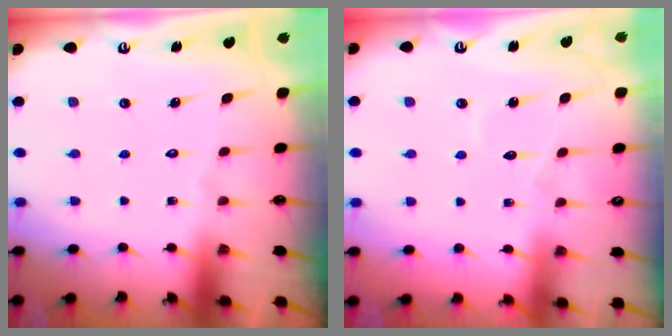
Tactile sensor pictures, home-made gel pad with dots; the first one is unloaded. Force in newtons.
{"total": 2.7, "press": 2.7, "slide": 0.2}